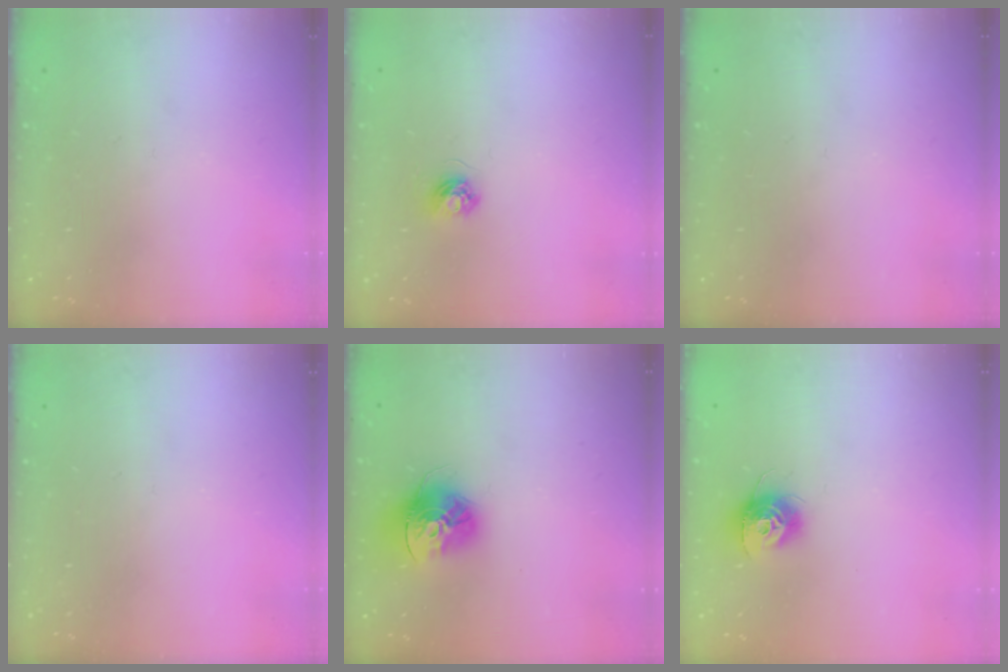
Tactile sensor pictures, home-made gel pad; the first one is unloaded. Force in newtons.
{"total": 4.0, "press": 4.0, "slide": 0.4}
{"total": 0.0}
{"total": 0.0}
{"total": 15.1, "press": 15.0, "slide": 1.5}
{"total": 10.2, "press": 10.2, "slide": 0.4}